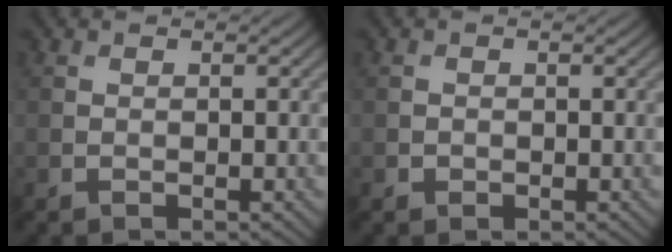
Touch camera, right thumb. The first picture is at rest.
{"total": 0.5, "force": [-0.2, 0.5, 0.1], "torque": [0.002, -0.004, -0.005]}